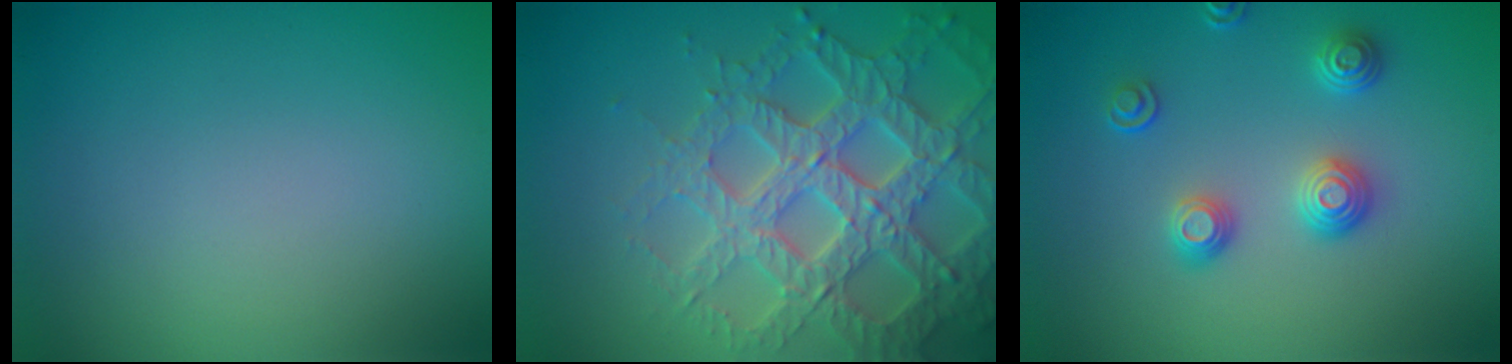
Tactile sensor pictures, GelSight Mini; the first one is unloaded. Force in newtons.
{"total": 6.9, "press": 6.7, "slide": 1.7}
{"total": 3.2, "press": 2.8, "slide": 1.5}